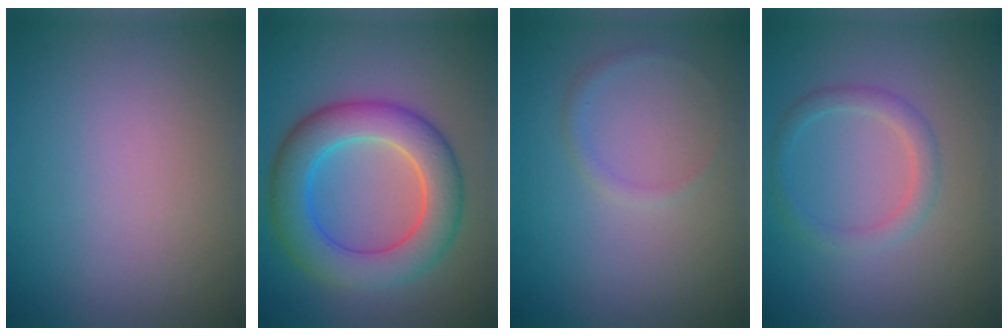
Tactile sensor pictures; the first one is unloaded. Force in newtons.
{"total": 7.4, "press": 7.4, "slide": 0.2}
{"total": 0.9, "press": 0.8, "slide": 0.1}
{"total": 2.0, "press": 2.0, "slide": 0.1}